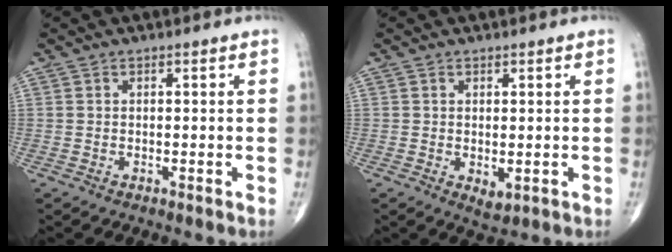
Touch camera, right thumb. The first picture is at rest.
{"total": 2.4, "force": [-0.2, 1.3, 2.0], "torque": [-0.026, -0.008, 0.003]}